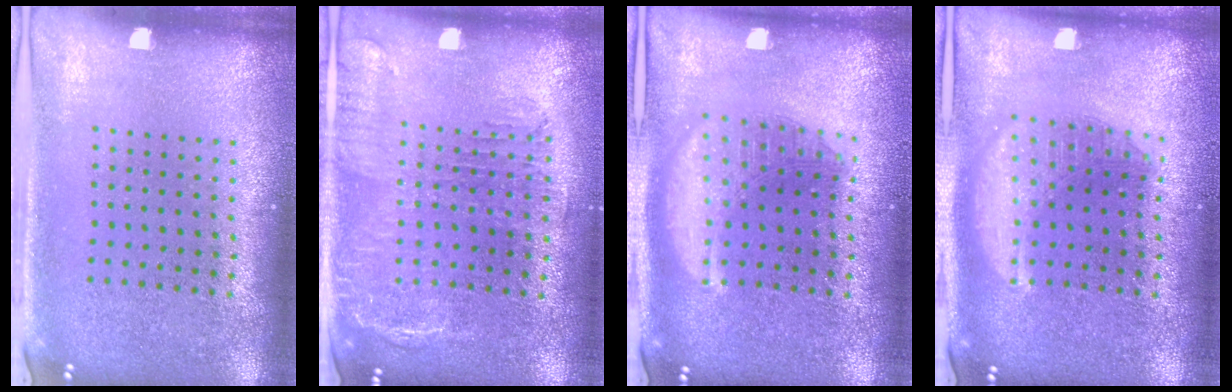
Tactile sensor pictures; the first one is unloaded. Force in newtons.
{"total": 1.8, "press": 1.5, "slide": 1.1}
{"total": 2.6, "press": 2.6, "slide": 0.3}
{"total": 3.1, "press": 3.1, "slide": 0.3}